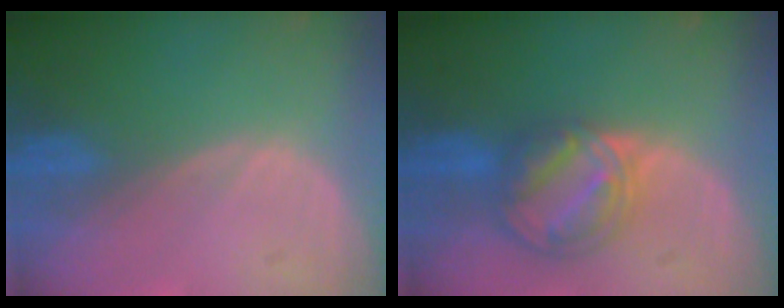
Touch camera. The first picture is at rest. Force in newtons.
{"total": 8.2, "press": 7.0, "slide": 4.2}